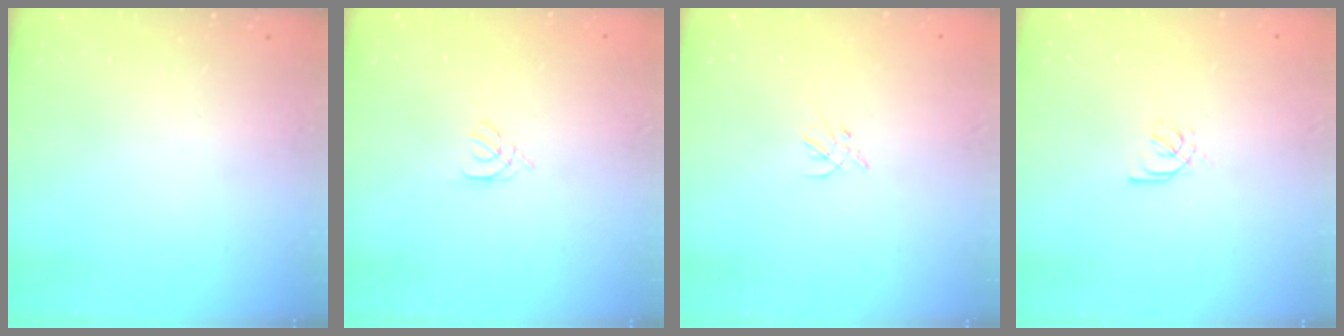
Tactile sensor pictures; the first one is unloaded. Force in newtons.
{"total": 1.1, "press": 1.0, "slide": 0.3}
{"total": 1.4, "press": 1.3, "slide": 0.5}
{"total": 1.7, "press": 1.6, "slide": 0.5}